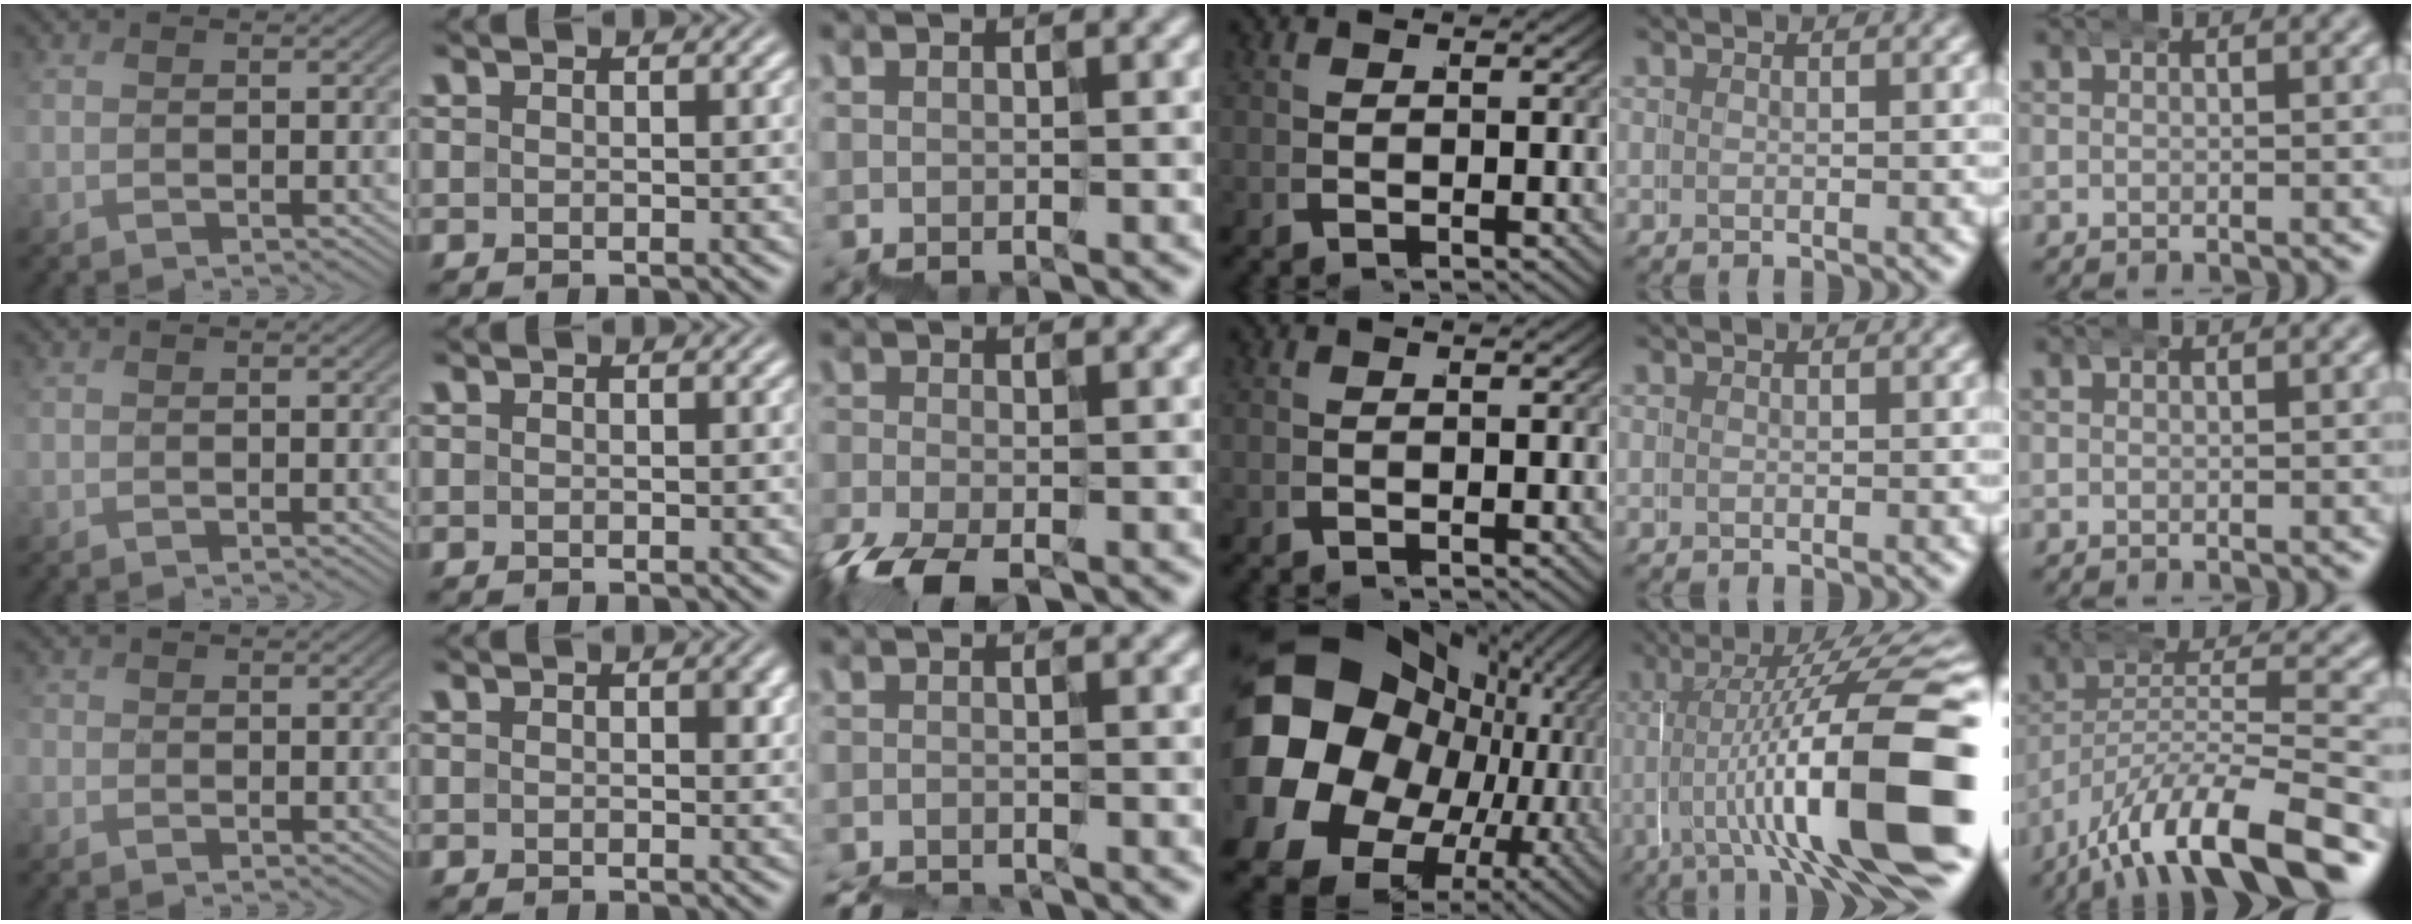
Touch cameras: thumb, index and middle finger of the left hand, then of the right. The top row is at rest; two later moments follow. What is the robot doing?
{"motion": "wrap", "object": "belt"}